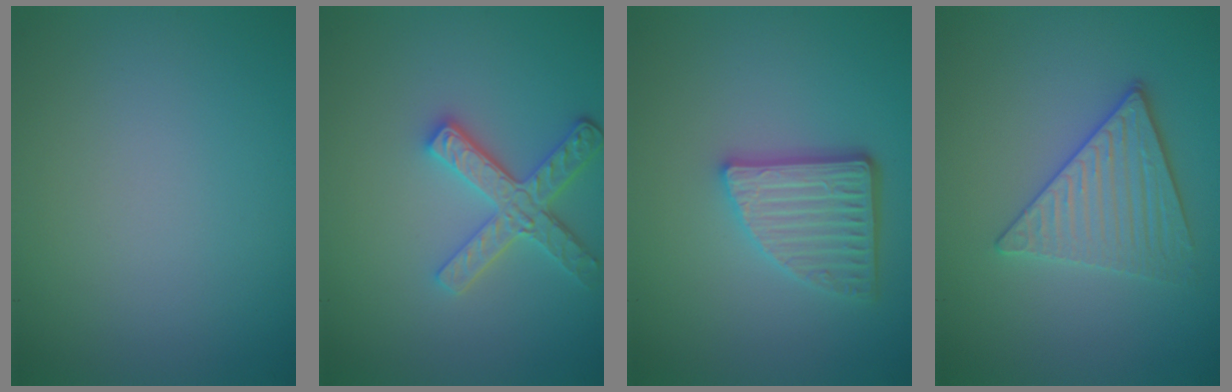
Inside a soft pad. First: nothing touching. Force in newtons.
{"total": 3.7, "press": 3.2, "slide": 1.7}
{"total": 4.4, "press": 3.6, "slide": 2.5}
{"total": 3.9, "press": 3.5, "slide": 1.7}